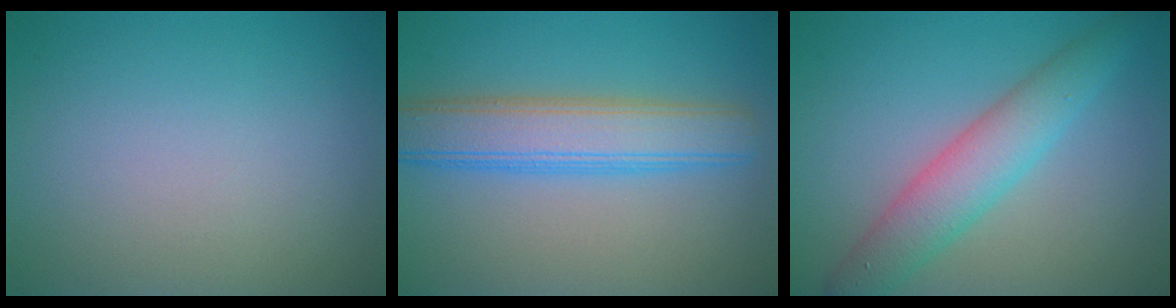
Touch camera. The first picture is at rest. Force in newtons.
{"total": 5.8, "press": 5.8, "slide": 0.1}
{"total": 4.7, "press": 4.7, "slide": 0.1}